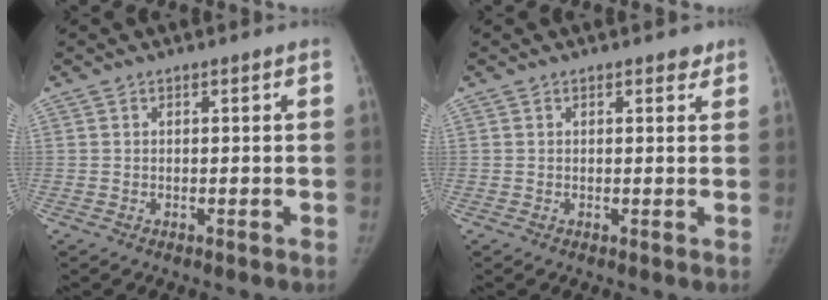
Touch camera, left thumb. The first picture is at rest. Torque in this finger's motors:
{"motor_torque": [0.22, 0.02, 0.54, -0.39, 0.01]}